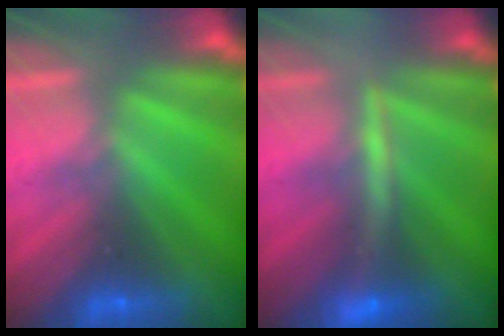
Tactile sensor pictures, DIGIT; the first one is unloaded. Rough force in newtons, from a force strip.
{"total": 2.6}